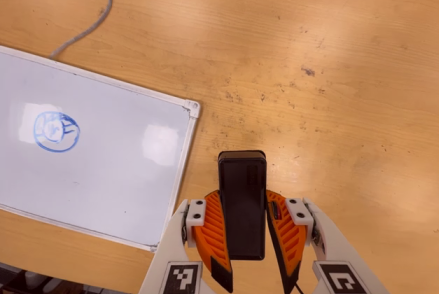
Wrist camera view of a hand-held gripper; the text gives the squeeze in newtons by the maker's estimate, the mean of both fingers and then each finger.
{"total": 10.6, "left": 8.4, "right": 12.8}